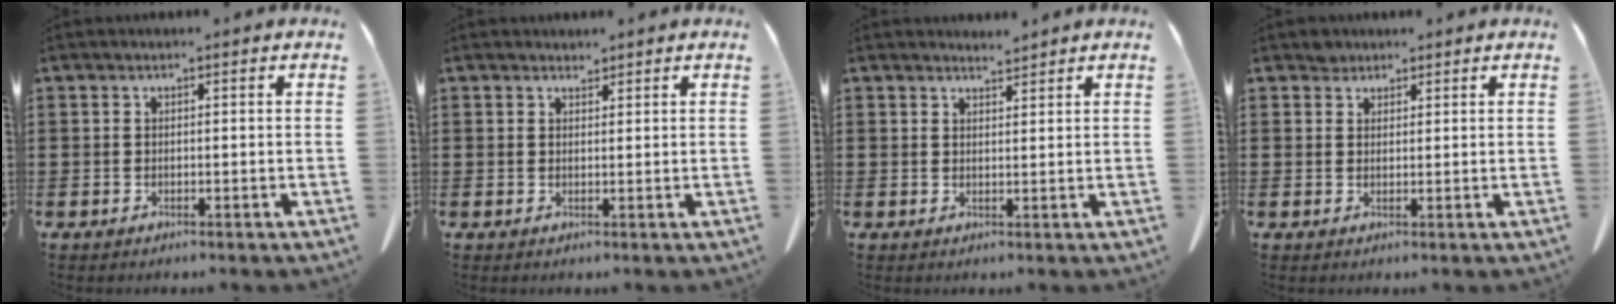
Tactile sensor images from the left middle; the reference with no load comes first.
{"total": 1.2, "force": [1.1, 0.4, 0.0], "torque": [-0.004, 0.002, 0.022]}
{"total": 1.9, "force": [1.9, 0.1, 0.2], "torque": [-0.008, 0.001, 0.037]}
{"total": 1.7, "force": [1.5, 0.9, 0.1], "torque": [-0.006, 0.002, 0.031]}